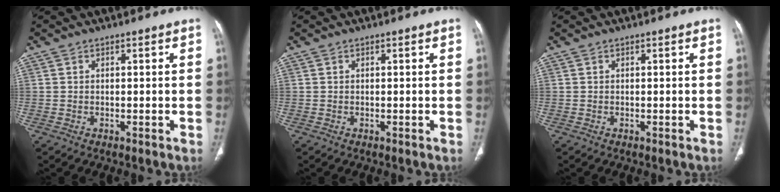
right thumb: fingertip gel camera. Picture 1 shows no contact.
{"total": 0.0}
{"total": 0.0}